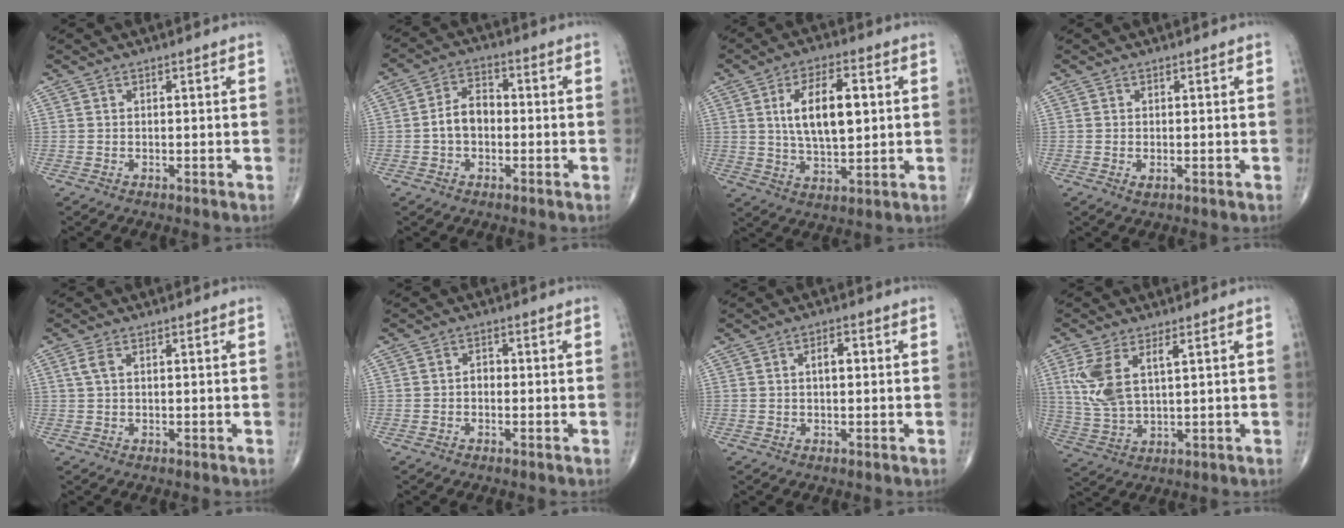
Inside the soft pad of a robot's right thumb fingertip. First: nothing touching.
{"total": 6.2, "force": [-0.8, 4.2, 4.4], "torque": [-0.070, 0.025, -0.023]}
{"total": 12.5, "force": [2.4, 5.8, 10.8], "torque": [-0.174, -0.006, 0.045]}
{"total": 1.1, "force": [-0.2, 0.6, 0.8], "torque": [-0.015, -0.004, -0.002]}
{"total": 2.0, "force": [0.7, 1.0, 1.6], "torque": [-0.045, 0.011, 0.018]}
{"total": 1.7, "force": [-0.4, 1.3, 1.1], "torque": [-0.007, 0.006, -0.010]}
{"total": 3.0, "force": [0.5, 1.5, 2.5], "torque": [-0.040, 0.007, 0.006]}
{"total": 9.1, "force": [3.1, 3.9, 7.6], "torque": [-0.169, -0.008, 0.073]}